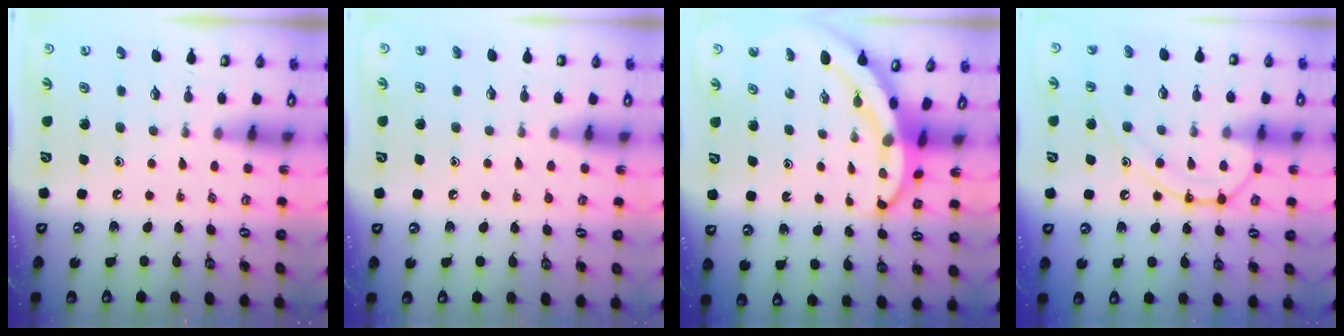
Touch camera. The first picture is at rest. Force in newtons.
{"total": 2.5, "press": 2.4, "slide": 0.3}
{"total": 5.4, "press": 5.4, "slide": 0.5}
{"total": 12.6, "press": 12.5, "slide": 1.3}